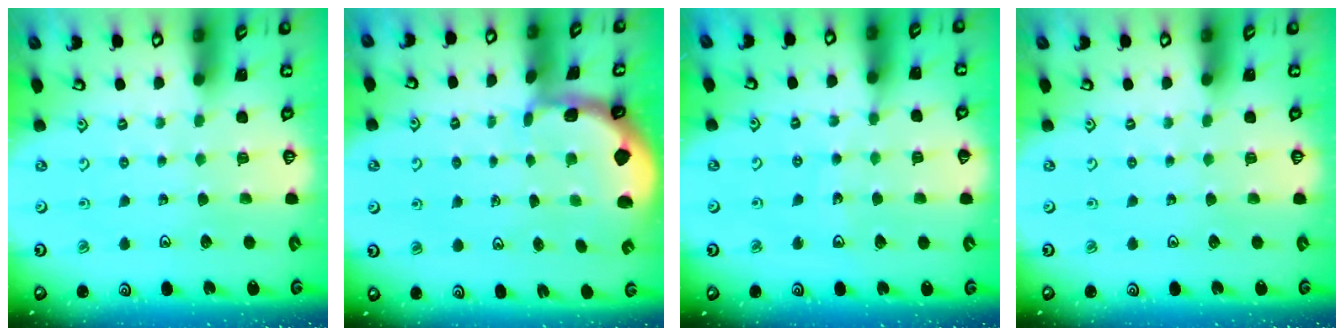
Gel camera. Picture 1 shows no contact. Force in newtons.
{"total": 0.8, "press": 0.8, "slide": 0.2}
{"total": 4.3, "press": 3.7, "slide": 2.0}
{"total": 0.0}